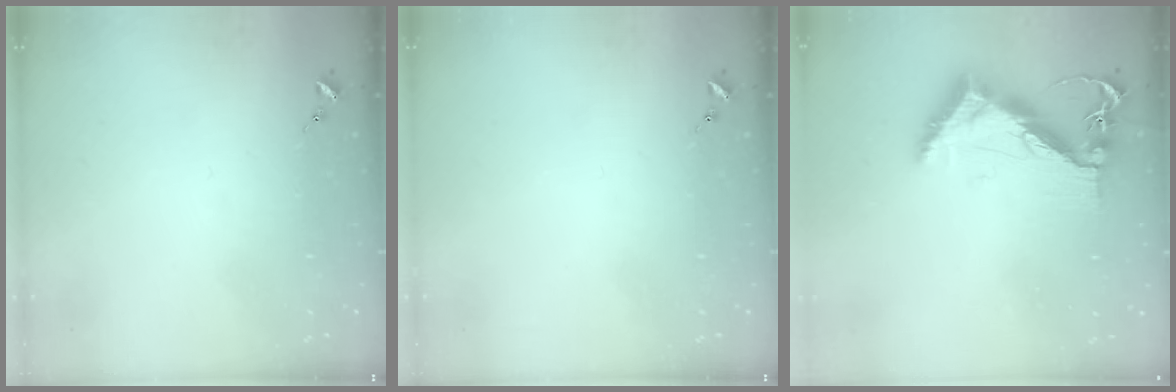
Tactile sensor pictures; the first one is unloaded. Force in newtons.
{"total": 0.0}
{"total": 10.7, "press": 10.6, "slide": 1.3}